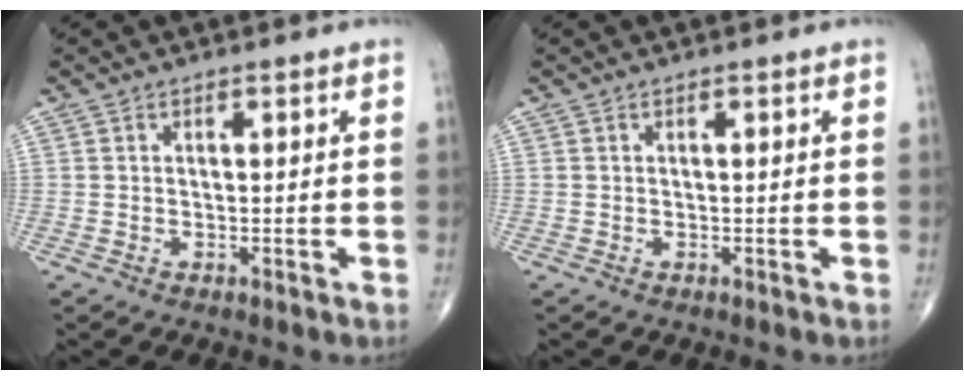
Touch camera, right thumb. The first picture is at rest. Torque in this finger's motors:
{"motor_torque": [0.18, 0.07, 0.13, 0.03, 0.00]}